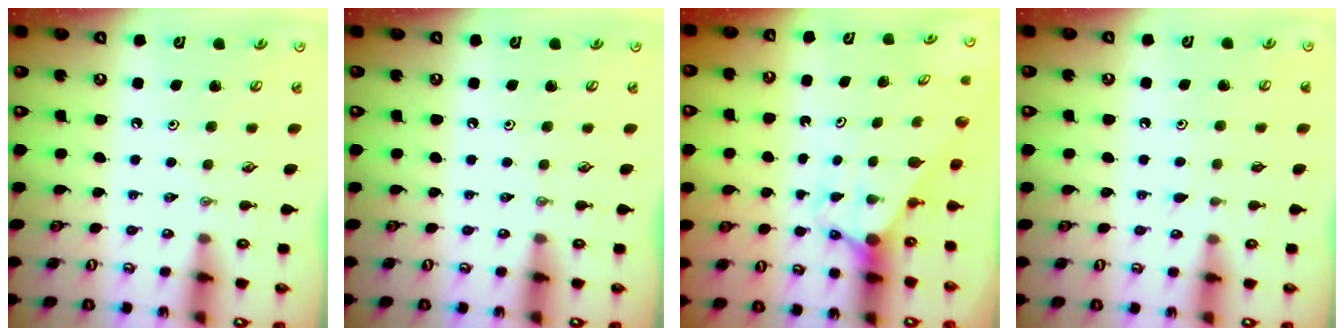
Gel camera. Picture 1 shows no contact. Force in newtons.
{"total": 0.0}
{"total": 2.9, "press": 2.9, "slide": 0.1}
{"total": 7.0, "press": 6.9, "slide": 0.7}